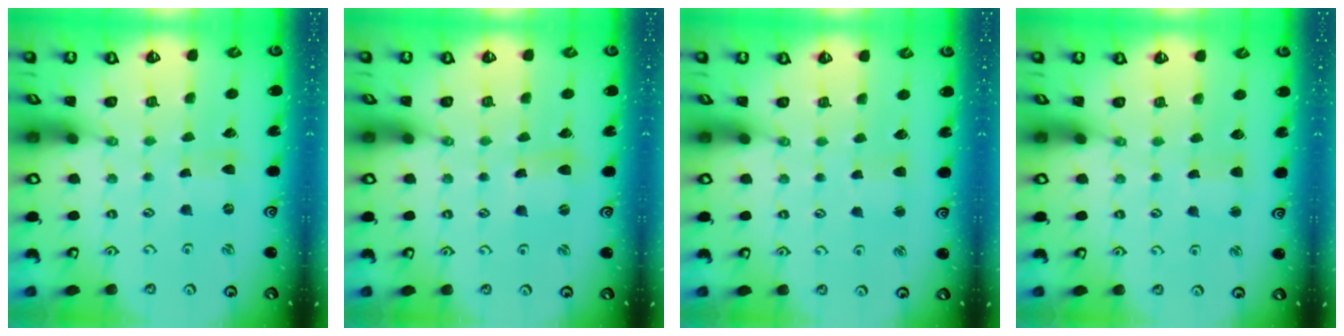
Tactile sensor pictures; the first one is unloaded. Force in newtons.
{"total": 2.6, "press": 2.6, "slide": 0.3}
{"total": 2.2, "press": 2.2, "slide": 0.2}
{"total": 2.4, "press": 2.4, "slide": 0.4}